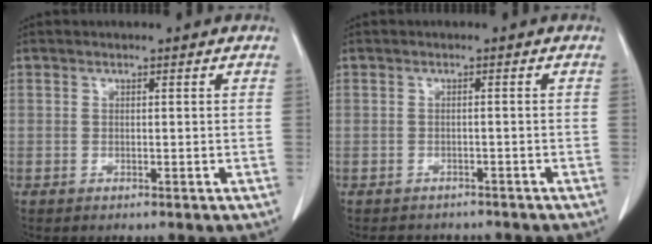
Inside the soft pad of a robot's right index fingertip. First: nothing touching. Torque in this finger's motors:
{"motor_torque": [-0.26, -0.07, -0.36, -0.11]}